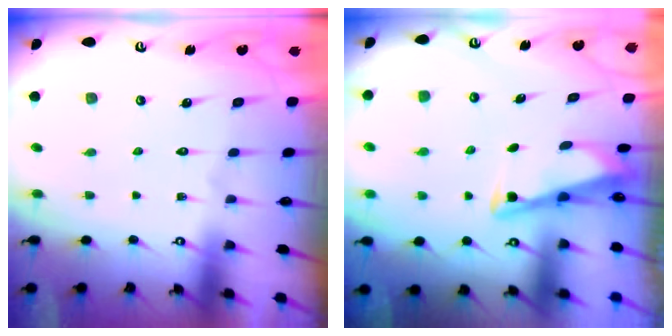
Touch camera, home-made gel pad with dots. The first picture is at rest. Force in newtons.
{"total": 3.4, "press": 3.4, "slide": 0.4}